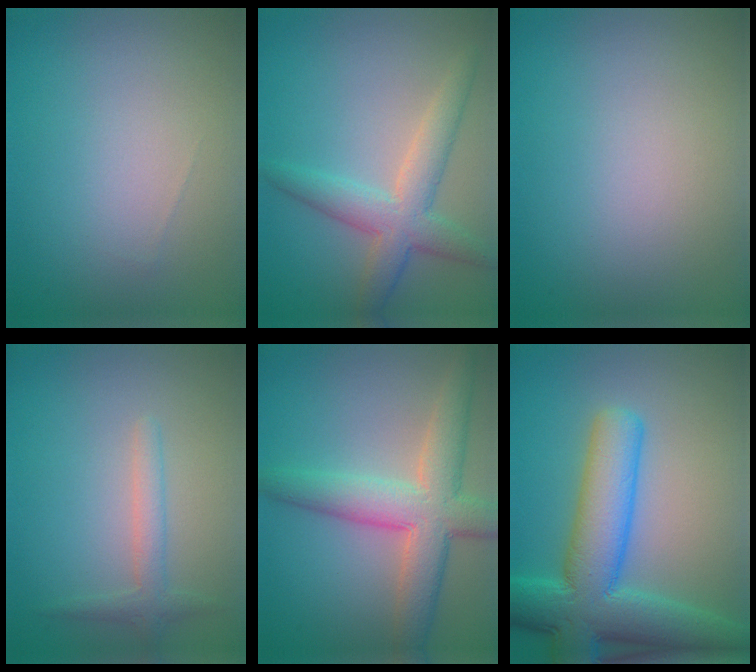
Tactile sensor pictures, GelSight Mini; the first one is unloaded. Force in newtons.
{"total": 4.5, "press": 4.5, "slide": 0.0}
{"total": 0.0}
{"total": 1.9, "press": 1.9, "slide": 0.0}
{"total": 6.4, "press": 6.4, "slide": 0.6}
{"total": 9.9, "press": 9.9, "slide": 0.4}